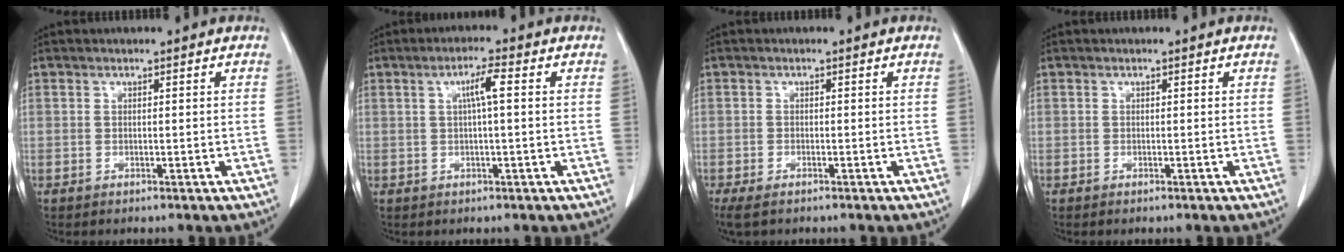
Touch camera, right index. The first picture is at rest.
{"total": 3.4, "force": [0.7, 0.3, 3.3], "torque": [-0.059, 0.008, 0.013]}
{"total": 3.5, "force": [-2.6, 1.1, 2.1], "torque": [-0.041, -0.011, -0.041]}
{"total": 0.0}